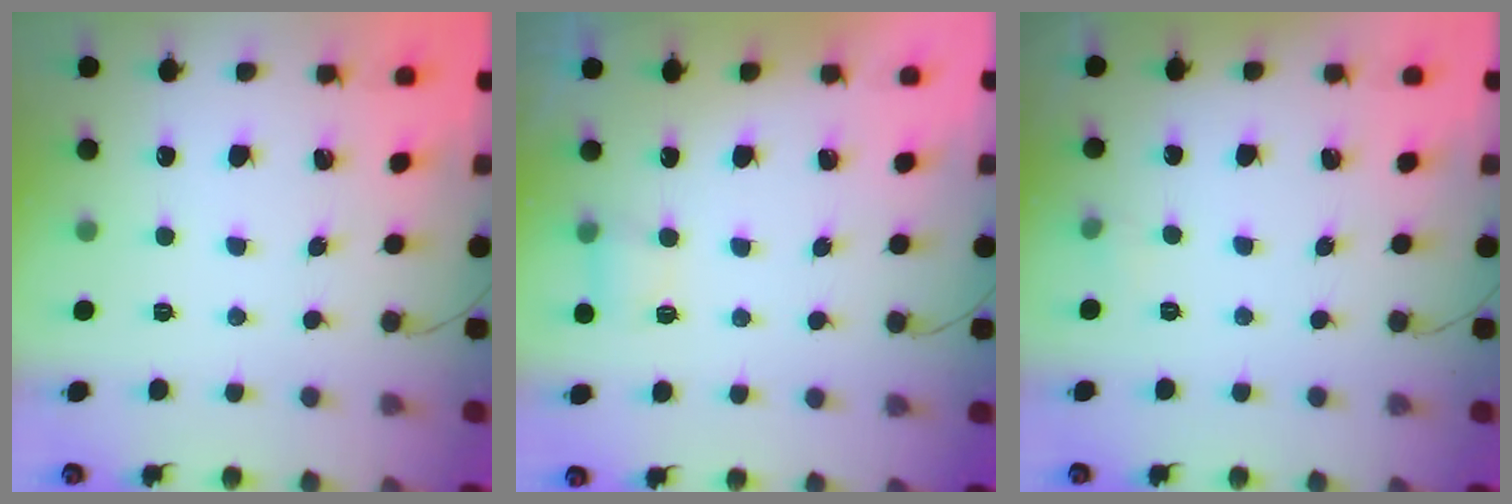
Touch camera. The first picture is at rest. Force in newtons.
{"total": 3.8, "press": 3.5, "slide": 1.3}
{"total": 2.9, "press": 2.8, "slide": 0.9}